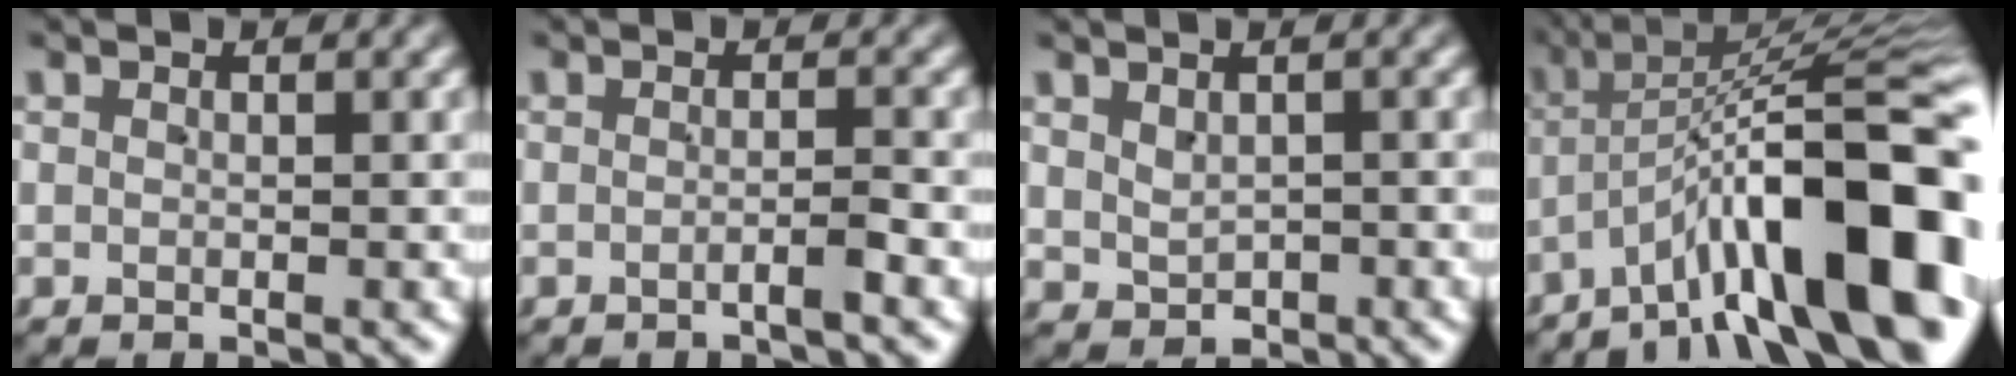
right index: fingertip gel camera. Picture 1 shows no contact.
{"total": 1.1, "force": [-0.9, -0.2, 0.7], "torque": [-0.008, 0.005, -0.021]}
{"total": 1.4, "force": [0.3, 1.2, 0.7], "torque": [0.000, -0.009, 0.018]}
{"total": 14.3, "force": [-3.9, 5.6, 12.5], "torque": [-0.176, -0.009, -0.052]}